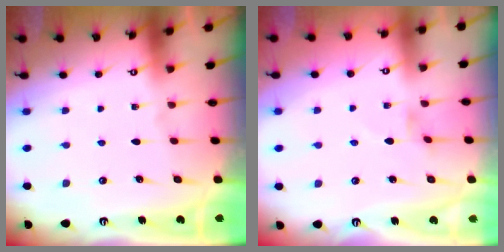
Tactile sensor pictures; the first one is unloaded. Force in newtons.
{"total": 1.4, "press": 1.4, "slide": 0.2}